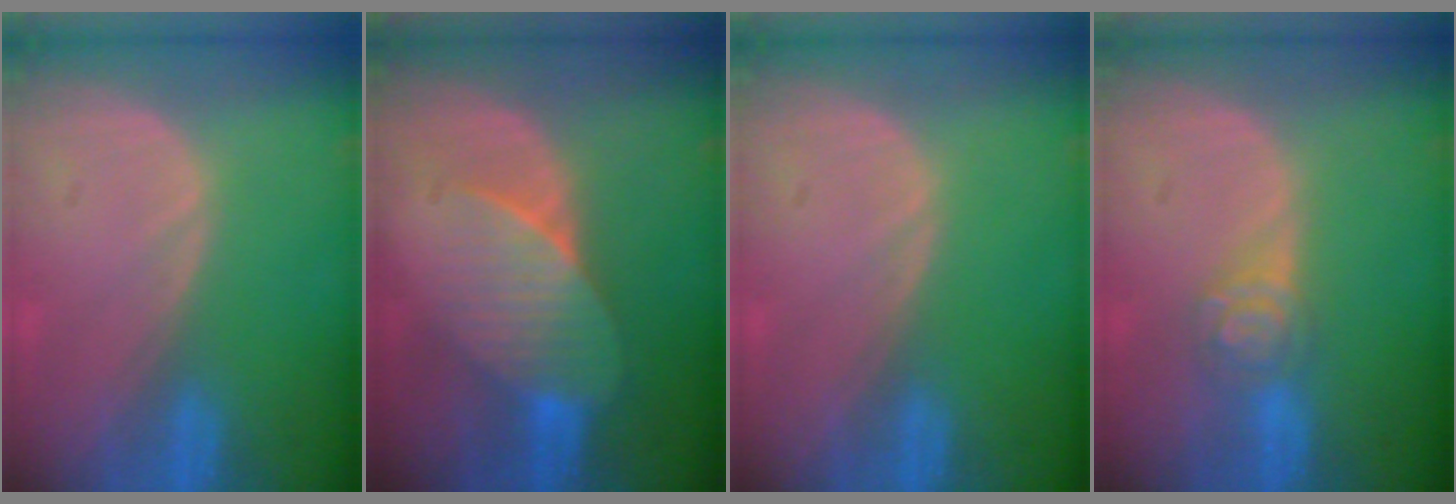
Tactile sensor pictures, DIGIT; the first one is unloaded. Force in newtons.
{"total": 7.4, "press": 6.9, "slide": 2.4}
{"total": 0.0}
{"total": 4.2, "press": 4.1, "slide": 0.6}